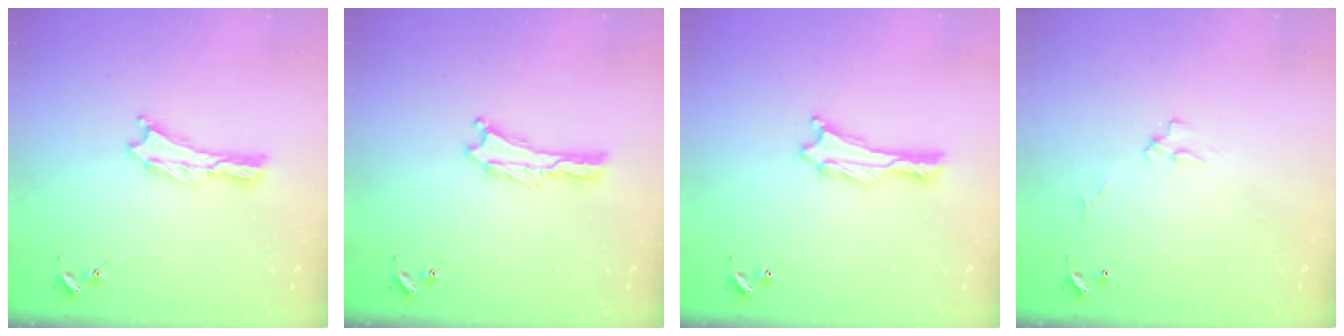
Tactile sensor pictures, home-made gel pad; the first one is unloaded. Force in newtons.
{"total": 0.0}
{"total": 0.0}
{"total": 2.7, "press": 2.7, "slide": 0.3}